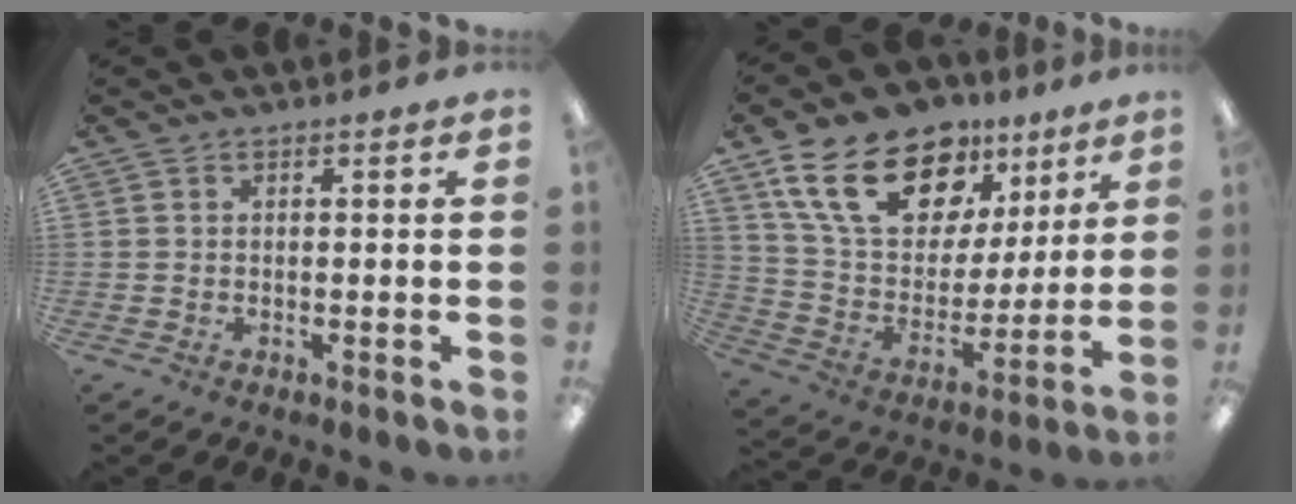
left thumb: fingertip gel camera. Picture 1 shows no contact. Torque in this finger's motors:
{"motor_torque": [0.31, 0.80, 1.50, -1.27, 0.31]}